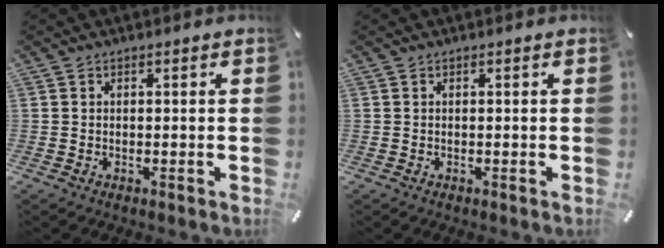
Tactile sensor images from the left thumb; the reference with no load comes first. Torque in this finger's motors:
{"motor_torque": [0.00, 0.00, -0.05, 0.09, 0.00]}